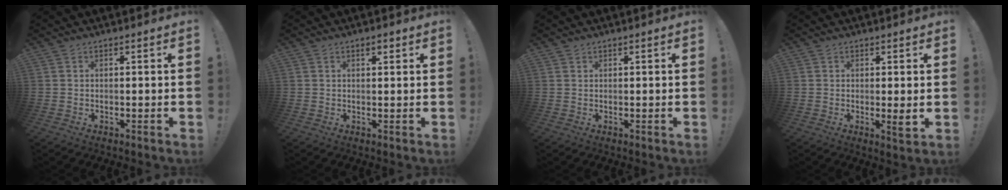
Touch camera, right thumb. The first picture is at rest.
{"total": 1.7, "force": [1.1, 0.7, 1.1], "torque": [-0.017, 0.000, 0.018]}
{"total": 0.5, "force": [0.5, 0.2, -0.2], "torque": [0.000, 0.002, 0.010]}
{"total": 3.2, "force": [0.2, 0.1, 3.2], "torque": [-0.028, -0.017, -0.001]}